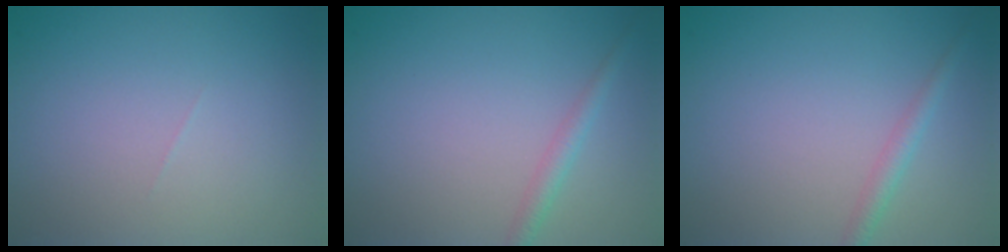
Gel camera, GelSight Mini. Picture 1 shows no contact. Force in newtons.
{"total": 1.5, "press": 1.5, "slide": 0.1}
{"total": 1.5, "press": 1.5, "slide": 0.1}